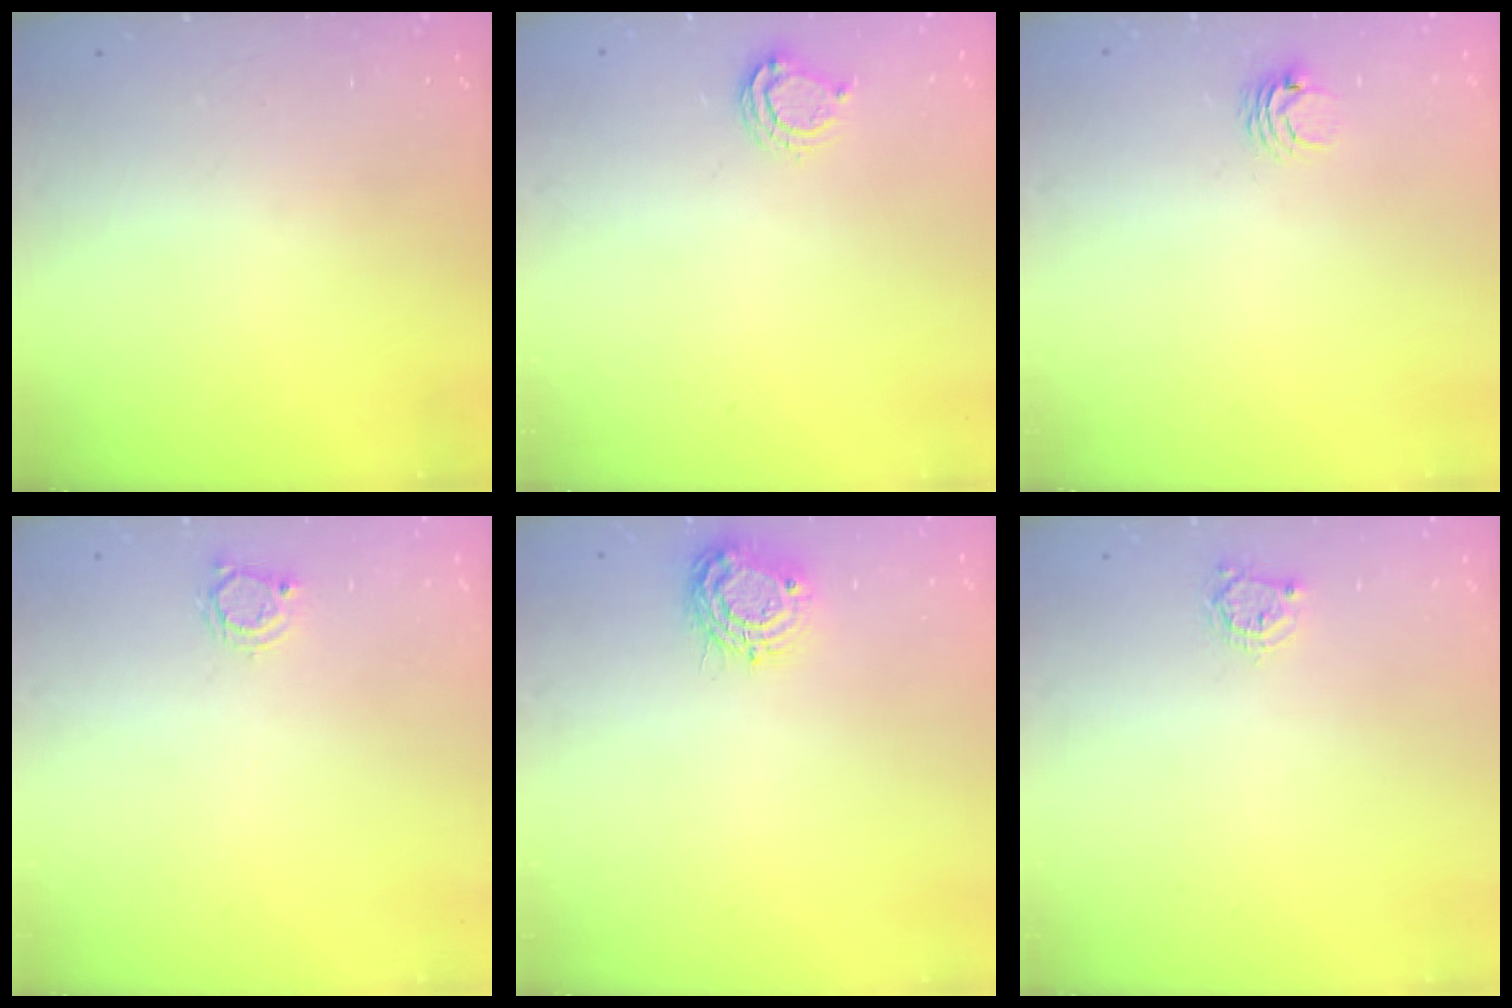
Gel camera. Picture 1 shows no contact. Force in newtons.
{"total": 6.3, "press": 6.3, "slide": 0.5}
{"total": 3.7, "press": 3.7, "slide": 0.3}
{"total": 3.6, "press": 3.6, "slide": 0.5}
{"total": 9.0, "press": 9.0, "slide": 0.5}
{"total": 3.3, "press": 3.3, "slide": 0.3}